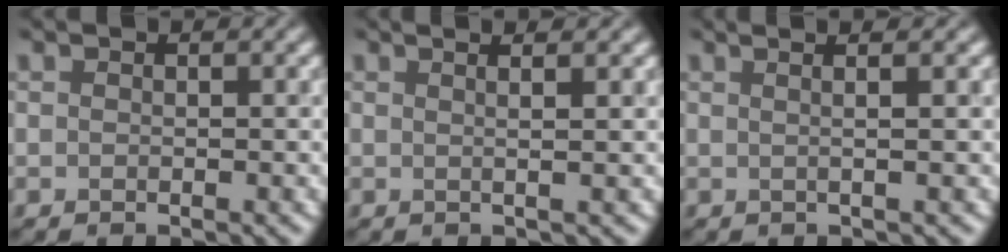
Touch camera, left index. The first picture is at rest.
{"total": 3.8, "force": [1.8, 1.6, 2.9], "torque": [-0.019, 0.026, -0.012]}
{"total": 4.4, "force": [1.8, 1.9, 3.5], "torque": [-0.028, 0.031, -0.015]}